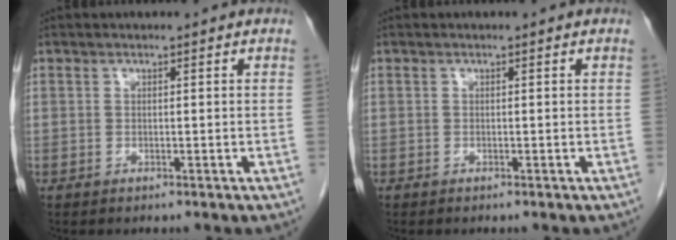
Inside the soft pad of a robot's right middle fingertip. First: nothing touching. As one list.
[{"total": 0.0}]